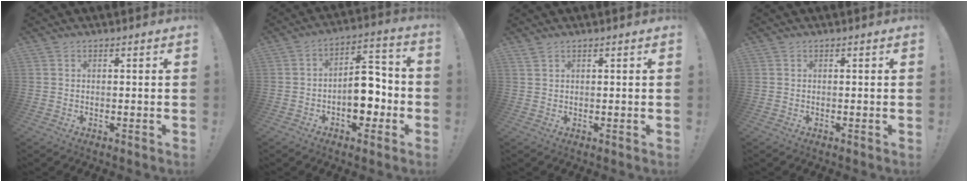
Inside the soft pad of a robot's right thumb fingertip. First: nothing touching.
{"total": 12.0, "force": [-3.3, 7.2, 9.0], "torque": [-0.127, 0.029, -0.053]}
{"total": 1.1, "force": [0.9, 0.2, 0.7], "torque": [-0.016, 0.001, 0.017]}
{"total": 0.0}